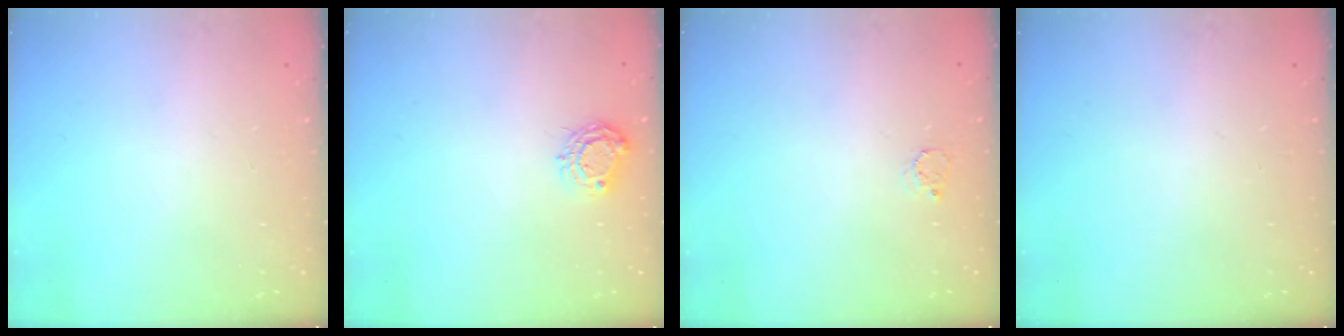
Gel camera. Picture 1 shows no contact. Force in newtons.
{"total": 6.8, "press": 6.7, "slide": 0.6}
{"total": 2.4, "press": 2.4, "slide": 0.3}
{"total": 0.0}